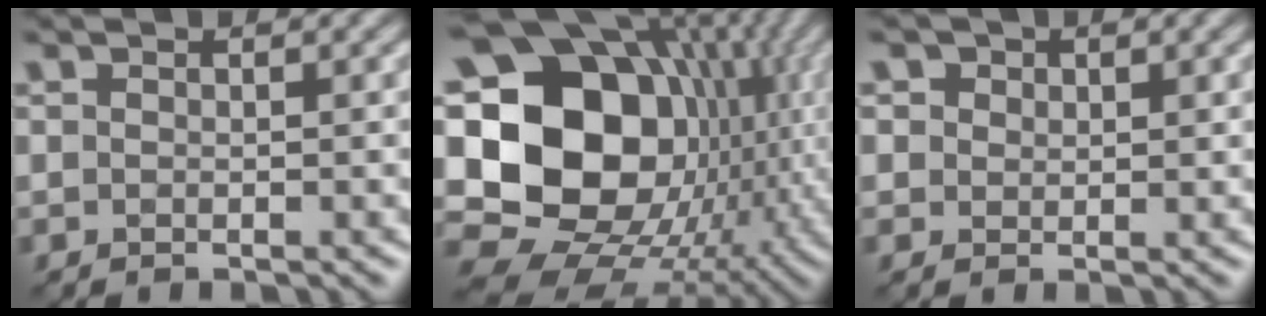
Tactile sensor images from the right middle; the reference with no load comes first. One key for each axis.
{"total": 21.0, "fx": 0.5, "fy": 16.6, "fz": 12.8, "tx": -0.257, "ty": 0.007, "tz": -0.001}
{"total": 3.9, "fx": 2.1, "fy": 3.0, "fz": 1.5, "tx": -0.030, "ty": 0.012, "tz": 0.020}